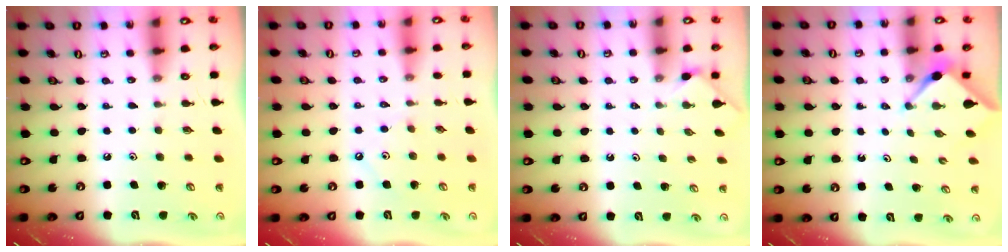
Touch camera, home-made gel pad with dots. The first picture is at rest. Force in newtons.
{"total": 1.8, "press": 1.8, "slide": 0.3}
{"total": 1.0, "press": 0.9, "slide": 0.3}
{"total": 3.1, "press": 3.1, "slide": 0.4}